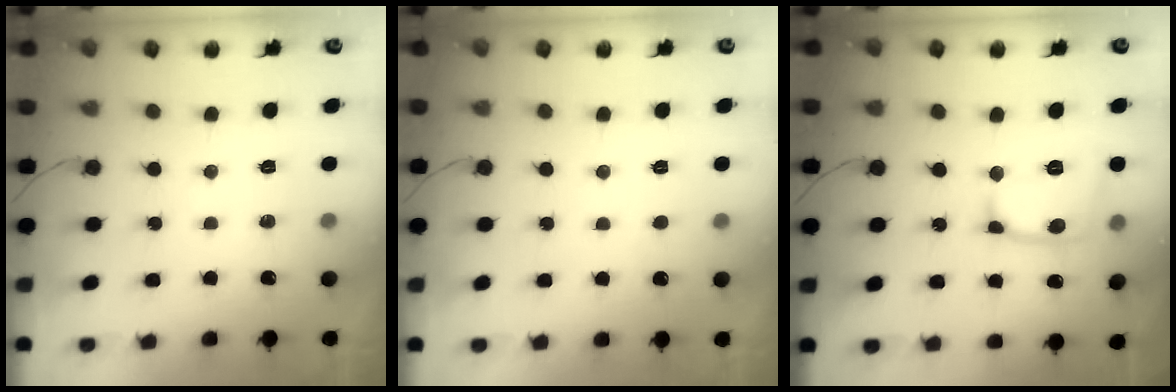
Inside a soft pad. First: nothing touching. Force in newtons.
{"total": 0.5, "press": 0.5, "slide": 0.1}
{"total": 14.1, "press": 14.1, "slide": 1.0}